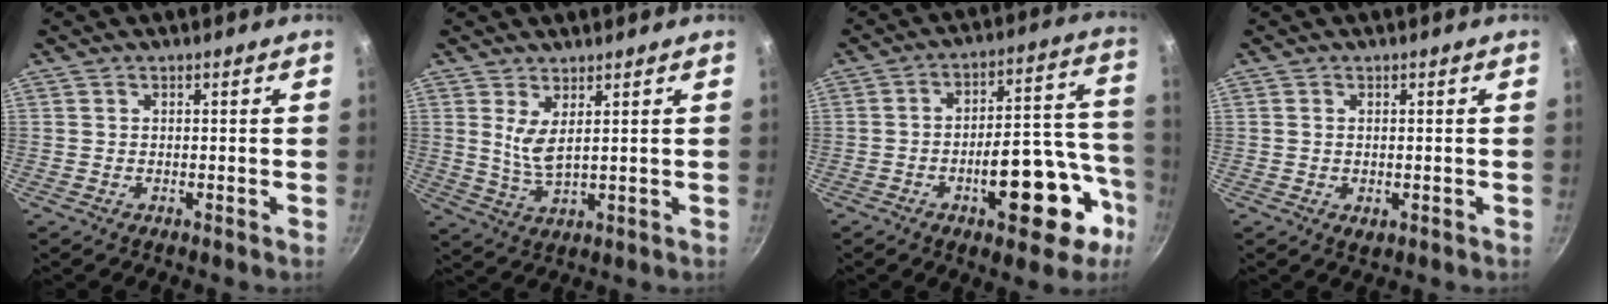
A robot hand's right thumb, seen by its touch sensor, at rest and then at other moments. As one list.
[{"total": 4.8, "force": [2.0, 1.4, 4.1], "torque": [-0.077, -0.031, 0.044]}, {"total": 18.0, "force": [-7.5, 7.9, 14.4], "torque": [-0.159, 0.068, -0.100]}, {"total": 1.8, "force": [-0.2, 1.1, 1.4], "torque": [-0.021, -0.004, -0.002]}]